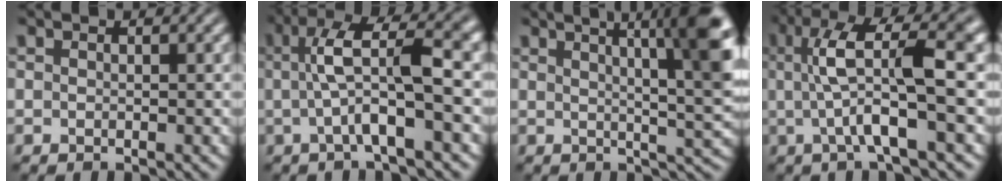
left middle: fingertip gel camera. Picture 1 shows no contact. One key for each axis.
{"total": 6.8, "fx": 0.3, "fy": 1.4, "fz": 6.6, "tx": -0.116, "ty": 0.018, "tz": -0.002}
{"total": 9.9, "fx": 3.9, "fy": 2.3, "fz": 8.8, "tx": -0.094, "ty": 0.023, "tz": 0.049}
{"total": 7.8, "fx": 0.6, "fy": 1.6, "fz": 7.6, "tx": -0.131, "ty": 0.009, "tz": 0.008}